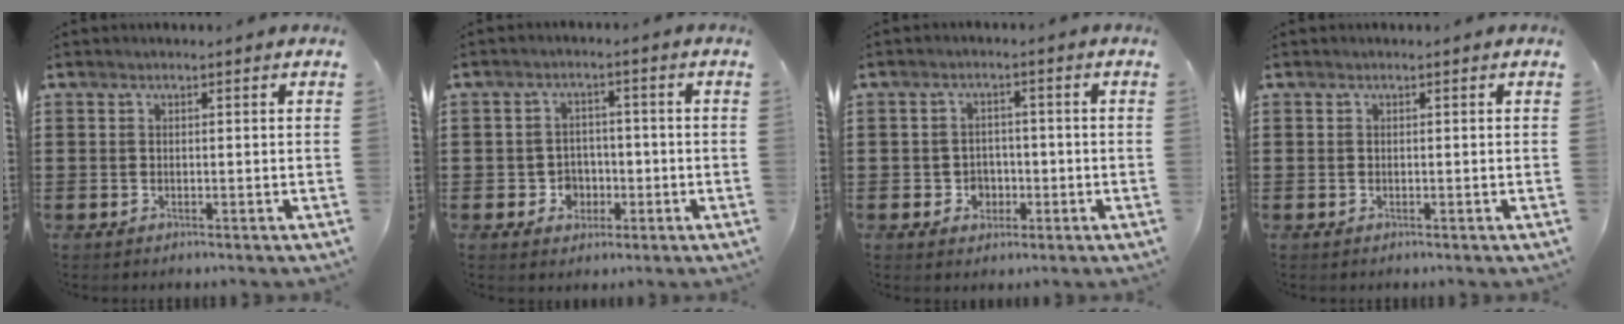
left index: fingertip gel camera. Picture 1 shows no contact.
{"total": 4.0, "force": [-1.1, 3.6, 1.1], "torque": [-0.033, 0.008, -0.023]}
{"total": 3.2, "force": [-1.1, 2.8, 1.1], "torque": [-0.028, 0.004, -0.025]}
{"total": 0.0}